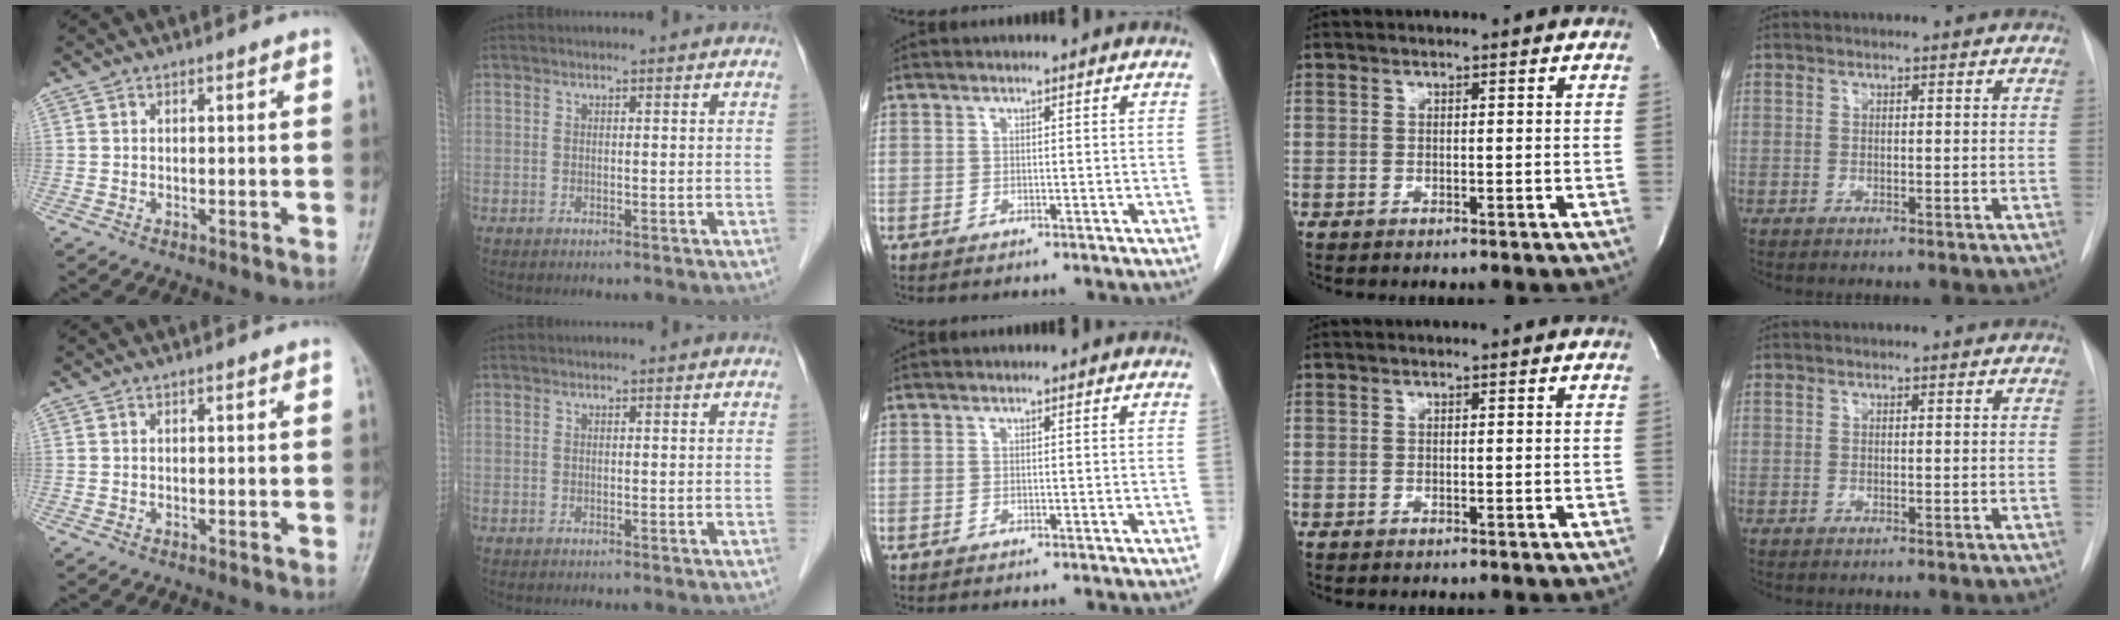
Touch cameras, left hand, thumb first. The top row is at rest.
{}